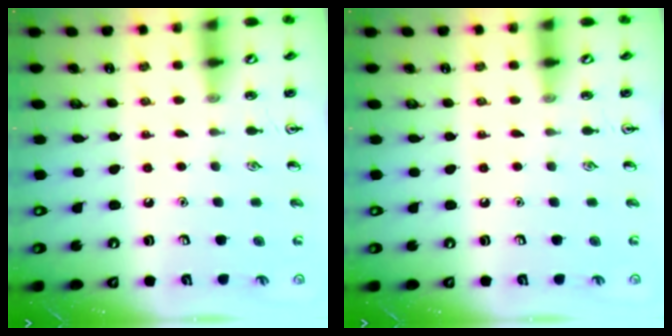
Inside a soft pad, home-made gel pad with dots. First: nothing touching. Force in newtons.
{"total": 0.0}